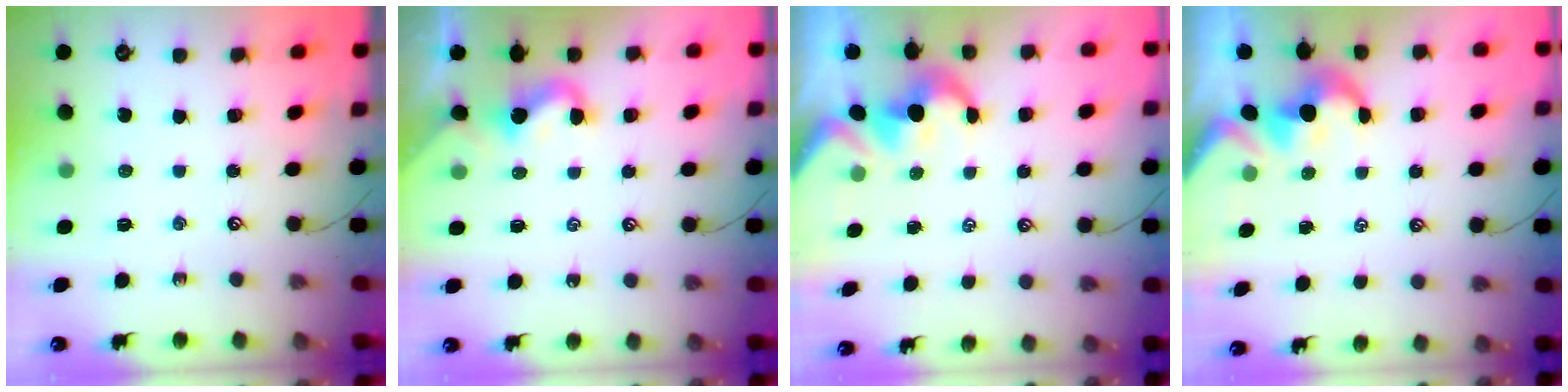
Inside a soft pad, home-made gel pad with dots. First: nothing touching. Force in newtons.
{"total": 1.8, "press": 1.8, "slide": 0.3}
{"total": 1.7, "press": 1.4, "slide": 1.0}
{"total": 1.7, "press": 1.4, "slide": 1.0}